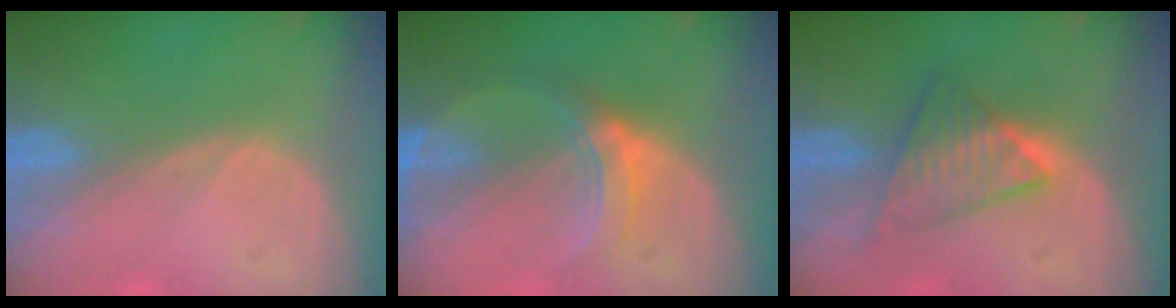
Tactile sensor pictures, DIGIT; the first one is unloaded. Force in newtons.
{"total": 5.8, "press": 5.7, "slide": 0.5}
{"total": 6.1, "press": 6.0, "slide": 1.2}